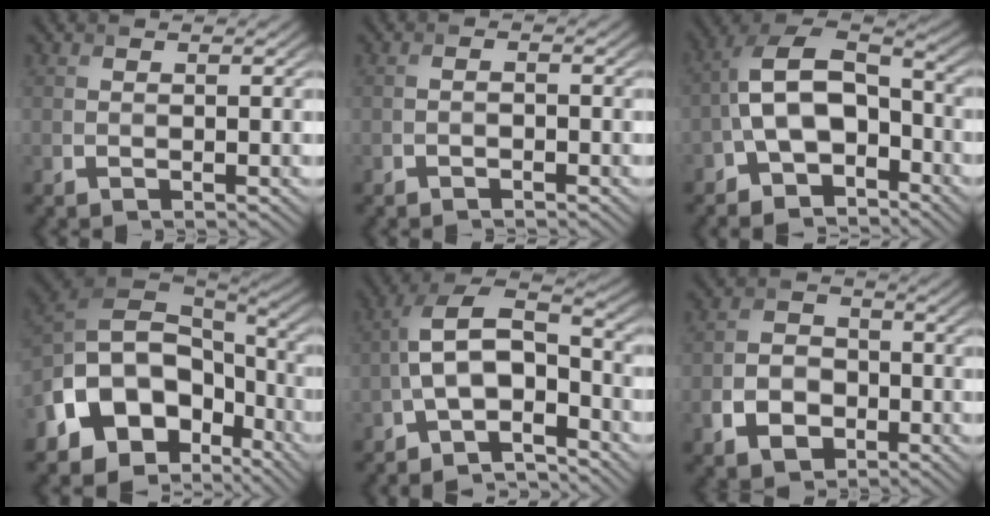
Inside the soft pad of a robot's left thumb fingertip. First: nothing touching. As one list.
[{"total": 0.9, "force": [-0.7, 0.3, 0.4], "torque": [-0.008, 0.003, -0.012]}, {"total": 11.8, "force": [-4.6, 7.1, 8.2], "torque": [-0.165, -0.002, -0.095]}, {"total": 16.4, "force": [-6.2, 11.8, 9.7], "torque": [-0.236, -0.024, -0.101]}, {"total": 9.8, "force": [-4.5, 4.6, 7.4], "torque": [-0.147, 0.008, -0.091]}, {"total": 5.7, "force": [-2.6, 4.1, 3.0], "torque": [-0.060, -0.004, -0.056]}]